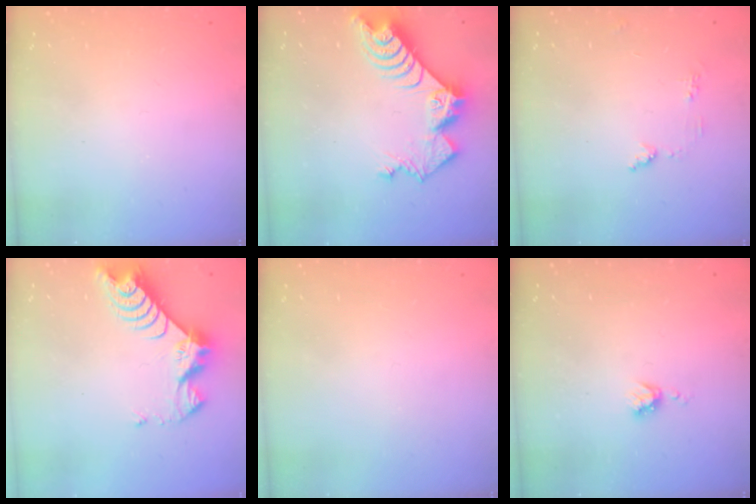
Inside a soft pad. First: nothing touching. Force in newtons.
{"total": 10.7, "press": 10.6, "slide": 1.1}
{"total": 5.3, "press": 5.2, "slide": 0.6}
{"total": 9.3, "press": 9.2, "slide": 0.8}
{"total": 0.0}
{"total": 3.8, "press": 3.7, "slide": 0.6}